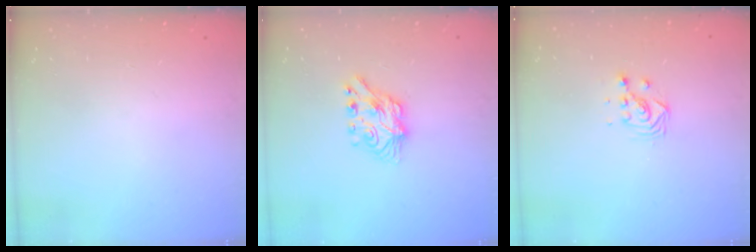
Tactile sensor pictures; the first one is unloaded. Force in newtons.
{"total": 8.2, "press": 8.2, "slide": 0.7}
{"total": 3.3, "press": 3.3, "slide": 0.2}